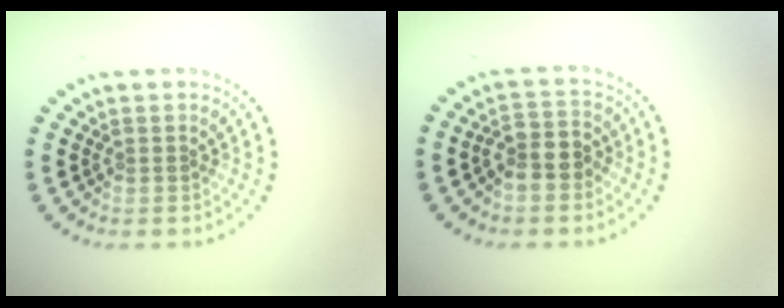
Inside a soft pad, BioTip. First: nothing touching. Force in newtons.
{"total": 2.8, "press": 2.6, "slide": 1.1}